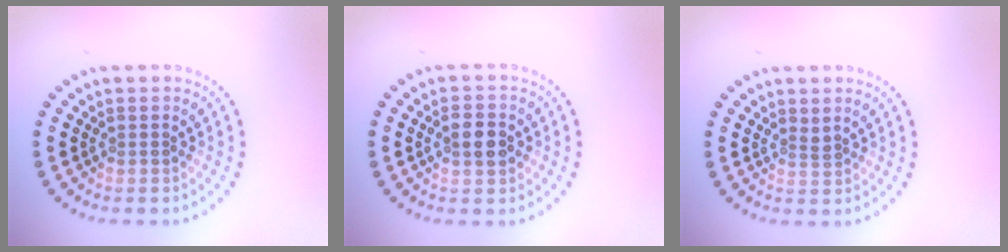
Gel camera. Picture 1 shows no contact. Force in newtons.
{"total": 2.8, "press": 2.8, "slide": 0.1}
{"total": 0.5, "press": 0.2, "slide": 0.5}